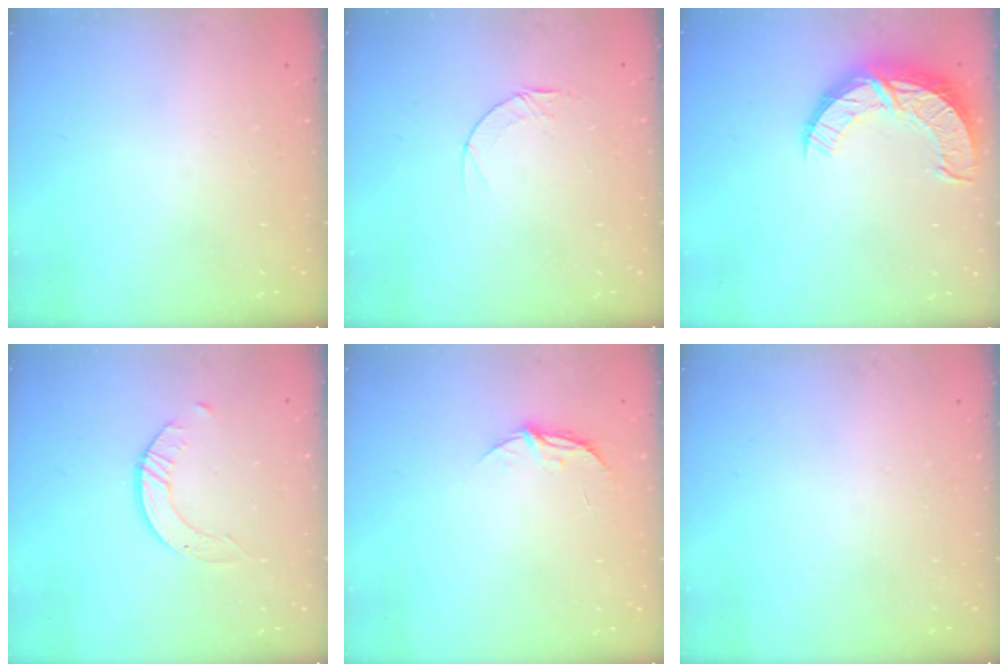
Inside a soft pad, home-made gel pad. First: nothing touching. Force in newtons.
{"total": 4.1, "press": 4.1, "slide": 0.4}
{"total": 12.8, "press": 12.7, "slide": 0.9}
{"total": 2.5, "press": 2.5, "slide": 0.3}
{"total": 5.3, "press": 5.3, "slide": 0.5}
{"total": 0.0}